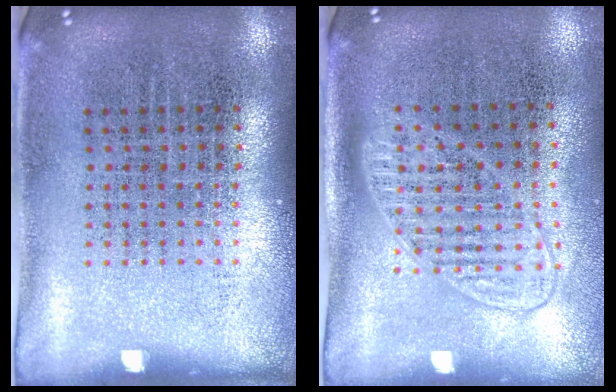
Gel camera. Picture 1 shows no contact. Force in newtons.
{"total": 1.4, "press": 1.2, "slide": 0.7}